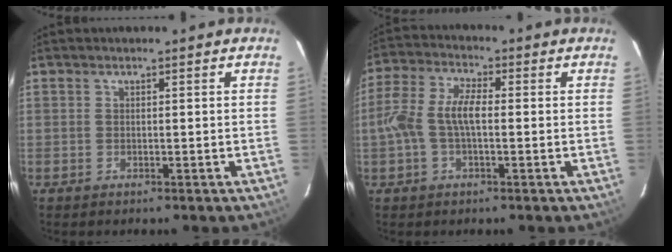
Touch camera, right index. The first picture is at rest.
{"total": 7.8, "force": [-0.7, 3.2, 7.1], "torque": [-0.154, 0.017, -0.017]}